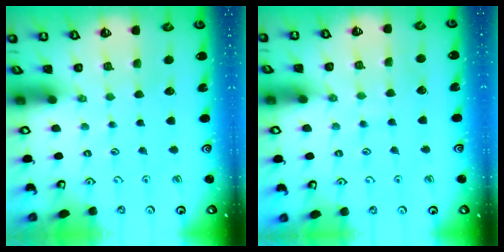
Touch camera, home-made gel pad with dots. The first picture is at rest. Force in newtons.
{"total": 5.1, "press": 5.0, "slide": 0.5}